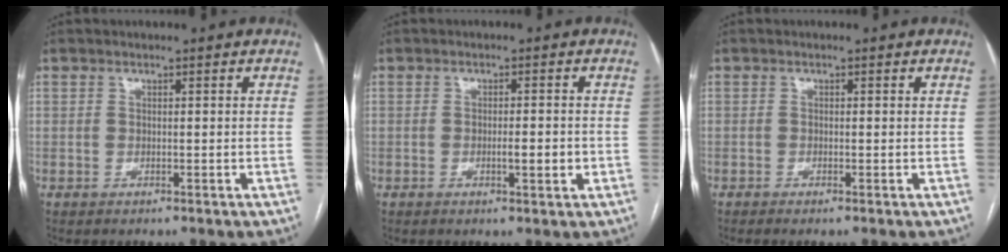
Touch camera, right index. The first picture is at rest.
{"total": 2.8, "force": [-0.6, 0.6, 2.7], "torque": [-0.046, -0.001, -0.007]}
{"total": 0.7, "force": [-0.4, -0.1, 0.6], "torque": [-0.012, -0.002, -0.009]}